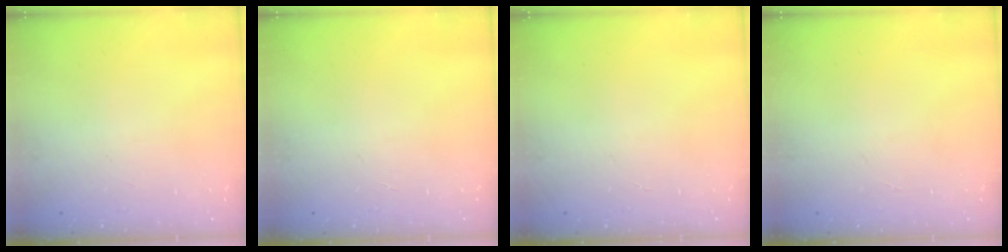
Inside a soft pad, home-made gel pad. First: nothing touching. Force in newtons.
{"total": 0.0}
{"total": 0.0}
{"total": 0.0}